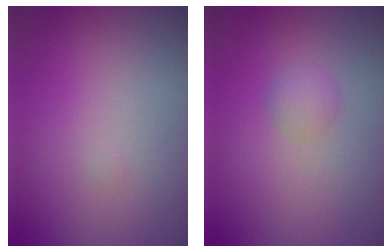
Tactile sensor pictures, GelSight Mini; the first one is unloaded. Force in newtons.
{"total": 1.3, "press": 1.3, "slide": 0.1}